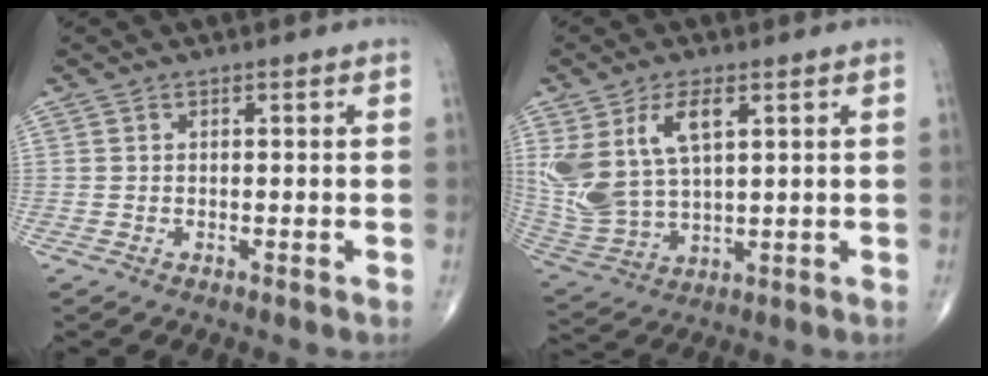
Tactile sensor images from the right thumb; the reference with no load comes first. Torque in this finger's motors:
{"motor_torque": [1.04, 1.23, 1.28, 0.82, 0.14]}